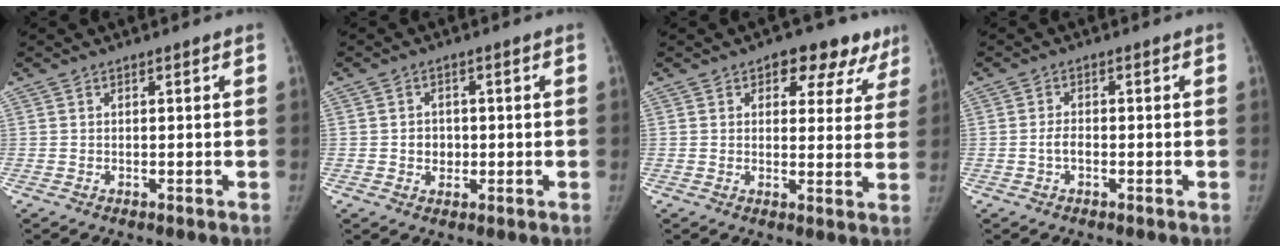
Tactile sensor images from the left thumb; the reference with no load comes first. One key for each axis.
{"total": 3.2, "fx": -0.4, "fy": 2.8, "fz": 1.4, "tx": 0.000, "ty": 0.006, "tz": -0.006}
{"total": 10.1, "fx": 6.0, "fy": 6.2, "fz": 5.2, "tx": -0.001, "ty": -0.017, "tz": 0.064}
{"total": 2.5, "fx": -0.8, "fy": 1.7, "fz": 1.7, "tx": -0.025, "ty": 0.012, "tz": -0.016}